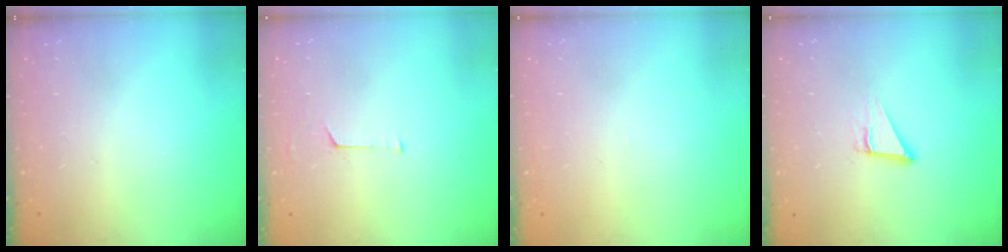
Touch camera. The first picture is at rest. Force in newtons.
{"total": 3.8, "press": 3.8, "slide": 0.3}
{"total": 2.6, "press": 2.6, "slide": 0.2}
{"total": 3.1, "press": 3.1, "slide": 0.2}